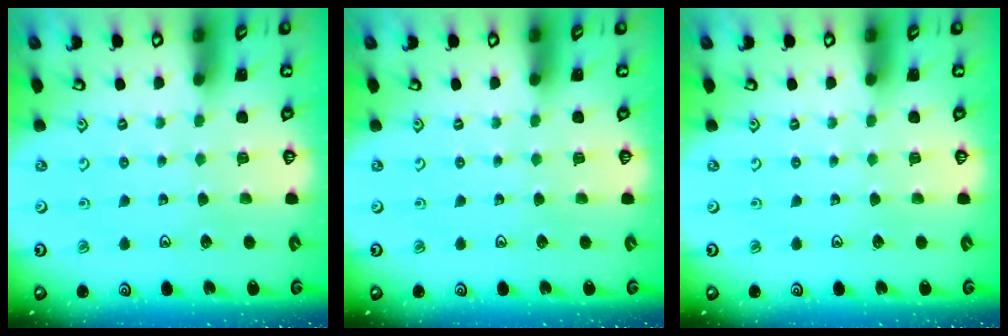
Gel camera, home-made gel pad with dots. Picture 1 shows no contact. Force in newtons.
{"total": 0.0}
{"total": 0.0}